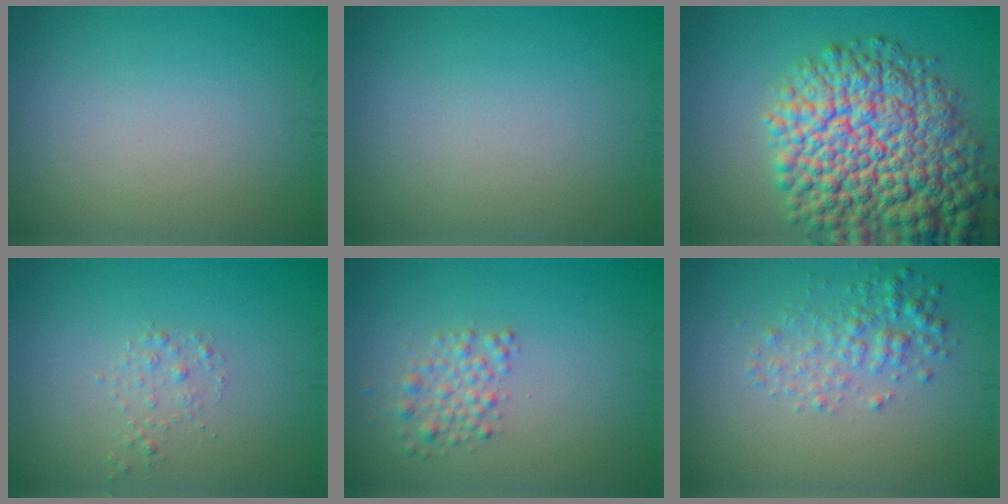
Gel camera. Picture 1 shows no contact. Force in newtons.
{"total": 0.0}
{"total": 13.6, "press": 13.6, "slide": 0.6}
{"total": 1.0, "press": 1.0, "slide": 0.0}
{"total": 2.2, "press": 2.2, "slide": 0.1}
{"total": 2.6, "press": 2.6, "slide": 0.0}